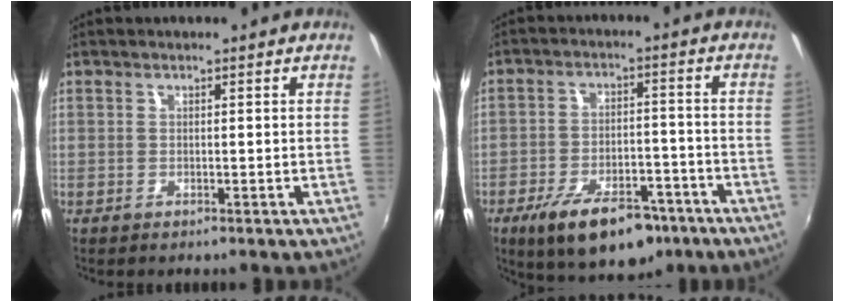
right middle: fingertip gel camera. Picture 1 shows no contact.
{"total": 15.2, "force": [-9.7, 6.5, 9.7], "torque": [-0.178, -0.008, -0.142]}